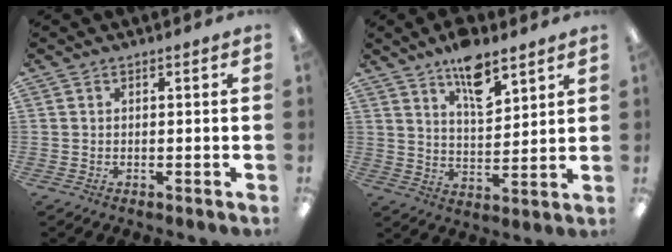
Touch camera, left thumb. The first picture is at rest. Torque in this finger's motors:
{"motor_torque": [1.26, 0.89, 0.79, -0.80, 0.24]}